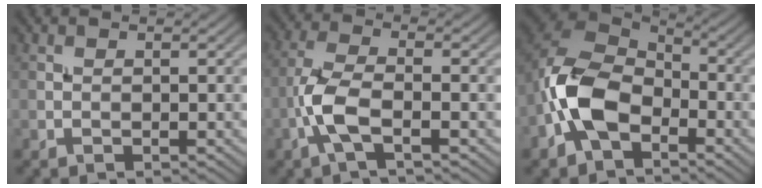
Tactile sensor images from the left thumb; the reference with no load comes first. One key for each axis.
{"total": 5.7, "fx": -2.3, "fy": 1.8, "fz": 4.9, "tx": -0.117, "ty": 0.007, "tz": -0.059}
{"total": 11.0, "fx": -4.1, "fy": 7.0, "fz": 7.4, "tx": -0.170, "ty": 0.004, "tz": -0.098}